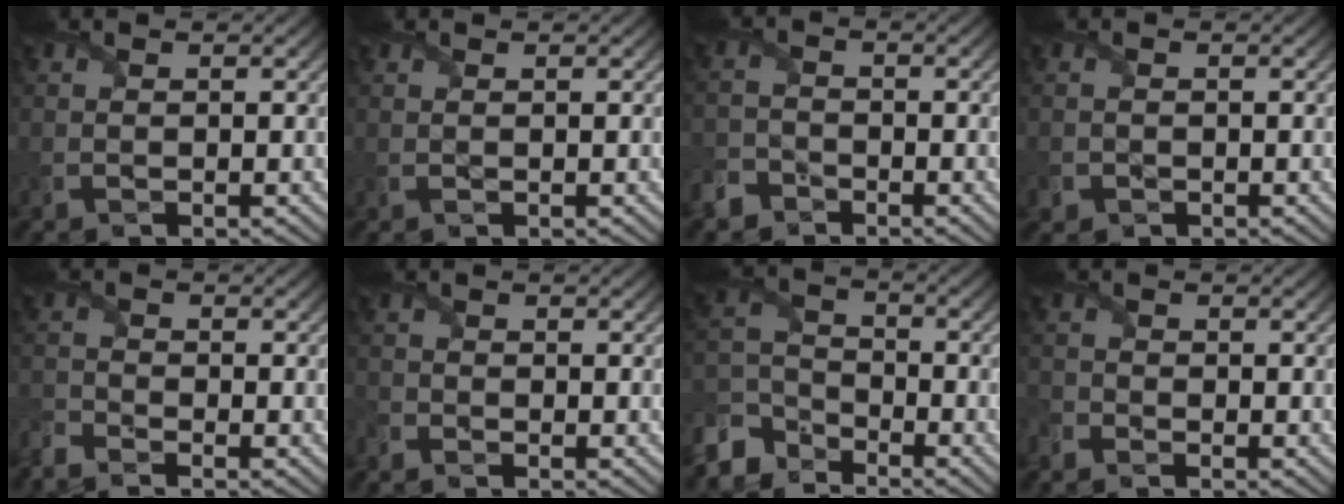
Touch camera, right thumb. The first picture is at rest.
{"total": 0.0}
{"total": 3.8, "force": [-3.0, 2.1, 0.9], "torque": [-0.028, -0.005, -0.071]}
{"total": 1.8, "force": [-1.1, 1.4, 0.3], "torque": [-0.005, -0.009, -0.025]}
{"total": 3.1, "force": [-2.9, 0.7, 0.8], "torque": [-0.025, -0.013, -0.074]}
{"total": 1.6, "force": [-1.4, 0.8, 0.3], "torque": [-0.012, -0.008, -0.038]}
{"total": 7.6, "force": [-6.0, 3.9, 2.4], "torque": [-0.063, -0.010, -0.141]}
{"total": 2.0, "force": [-1.7, 0.9, 0.4], "torque": [-0.014, -0.008, -0.046]}